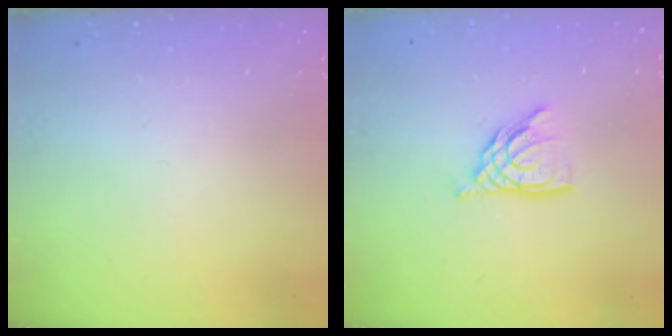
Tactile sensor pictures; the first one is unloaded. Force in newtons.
{"total": 9.4, "press": 9.3, "slide": 1.1}